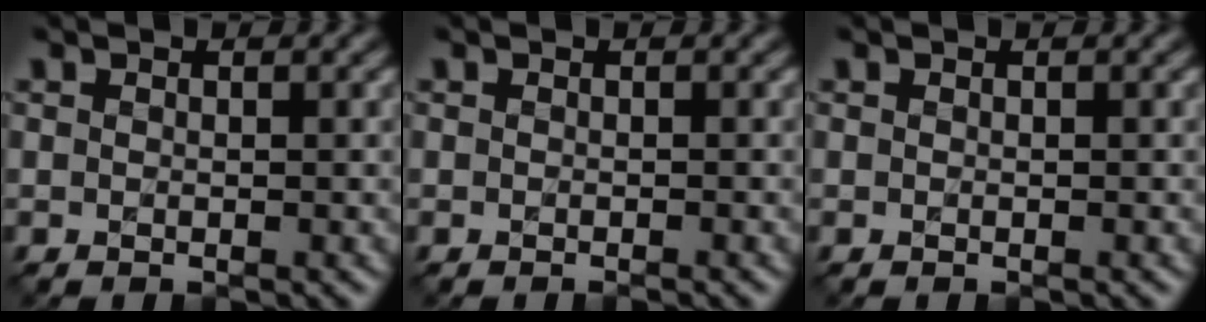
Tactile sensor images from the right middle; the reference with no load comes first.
{"total": 0.5, "force": [-0.4, 0.0, 0.3], "torque": [-0.002, 0.000, -0.008]}
{"total": 0.0}